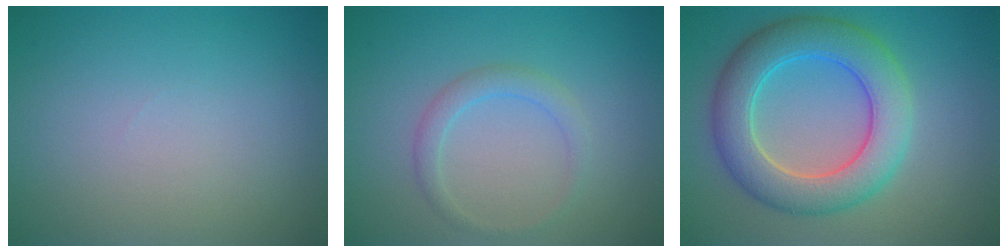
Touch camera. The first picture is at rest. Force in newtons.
{"total": 1.8, "press": 1.8, "slide": 0.0}
{"total": 7.3, "press": 7.3, "slide": 0.2}